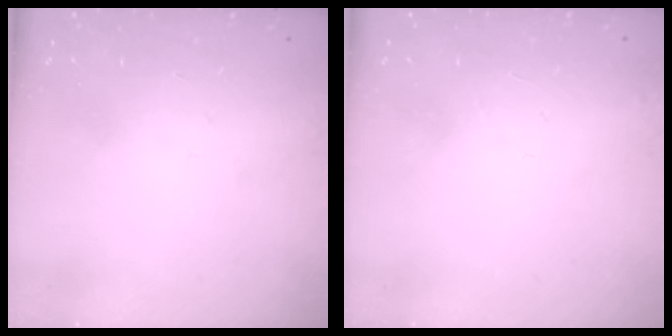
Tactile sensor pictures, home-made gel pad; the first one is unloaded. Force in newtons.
{"total": 4.5, "press": 4.4, "slide": 0.6}